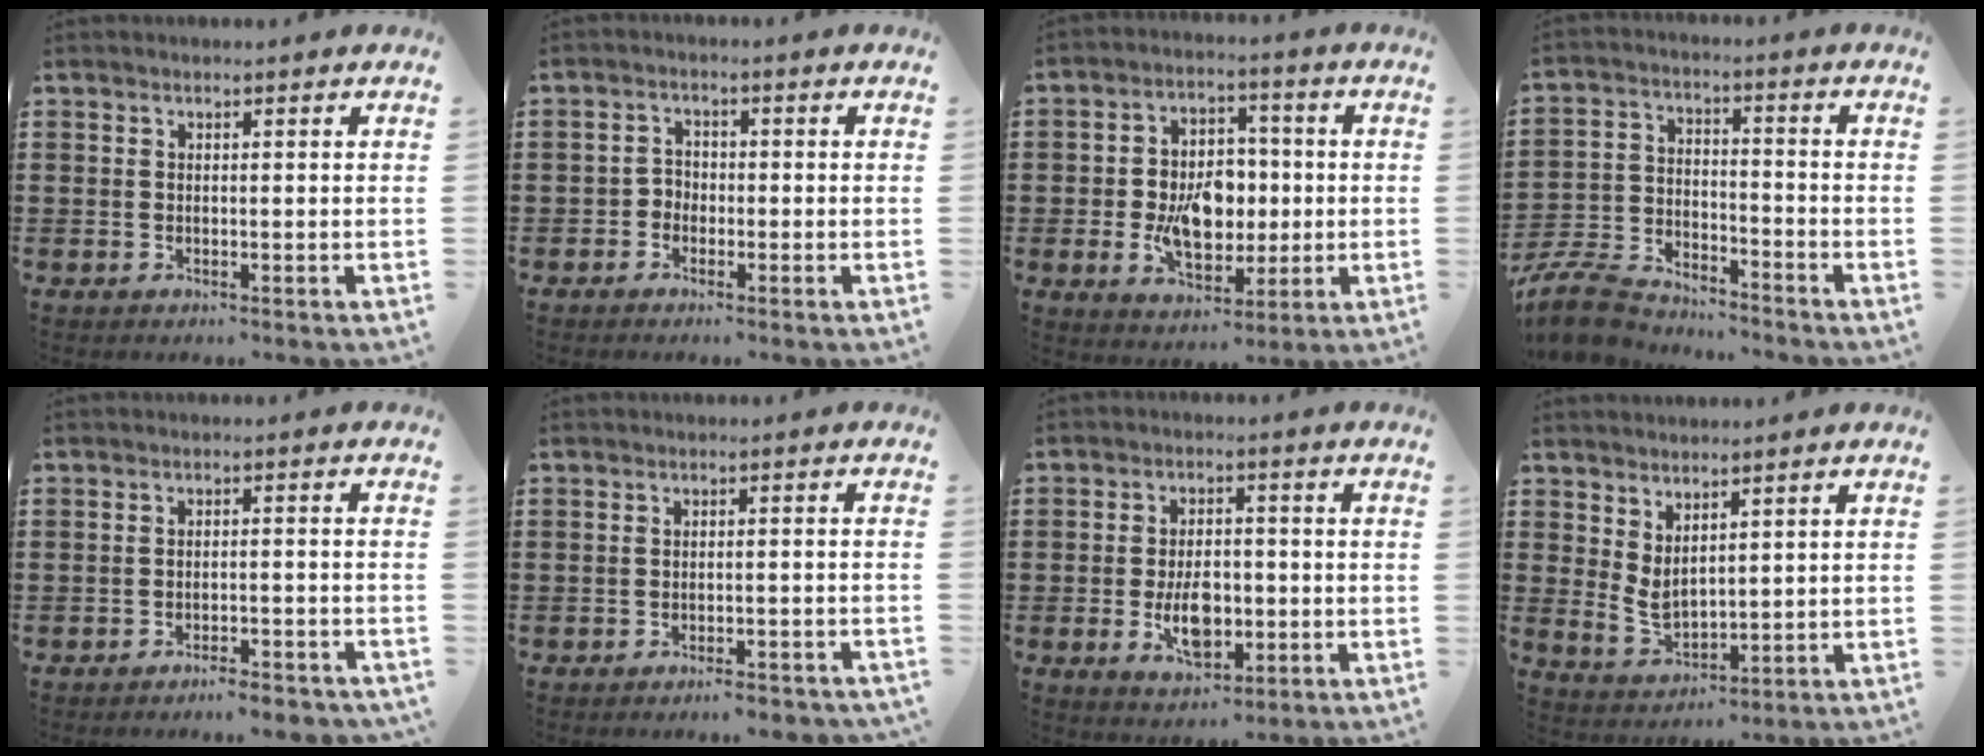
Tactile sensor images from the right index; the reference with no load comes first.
{"total": 1.8, "force": [-1.2, 1.3, 0.2], "torque": [-0.009, 0.005, -0.026]}
{"total": 9.3, "force": [-1.0, 6.3, 6.8], "torque": [-0.124, 0.011, -0.018]}
{"total": 7.7, "force": [-7.3, 1.8, 1.9], "torque": [-0.055, 0.012, -0.146]}
{"total": 2.8, "force": [-2.7, 0.0, 0.6], "torque": [-0.011, 0.001, -0.055]}
{"total": 2.1, "force": [-2.1, -0.1, 0.5], "torque": [-0.009, 0.001, -0.042]}
{"total": 6.9, "force": [-1.6, 4.0, 5.4], "torque": [-0.083, -0.006, -0.032]}
{"total": 3.3, "force": [2.0, 1.8, 1.9], "torque": [-0.052, -0.007, 0.036]}